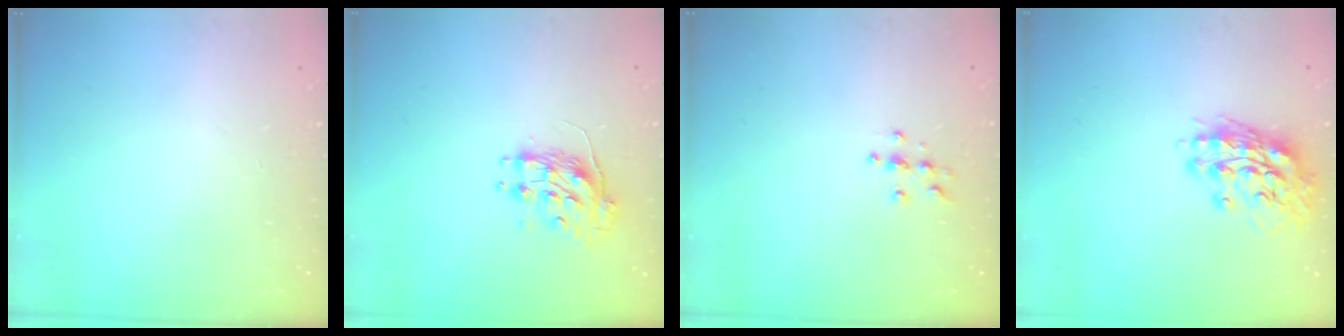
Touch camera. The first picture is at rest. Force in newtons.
{"total": 8.8, "press": 8.8, "slide": 0.0}
{"total": 3.8, "press": 3.8, "slide": 0.5}
{"total": 13.2, "press": 13.1, "slide": 1.9}